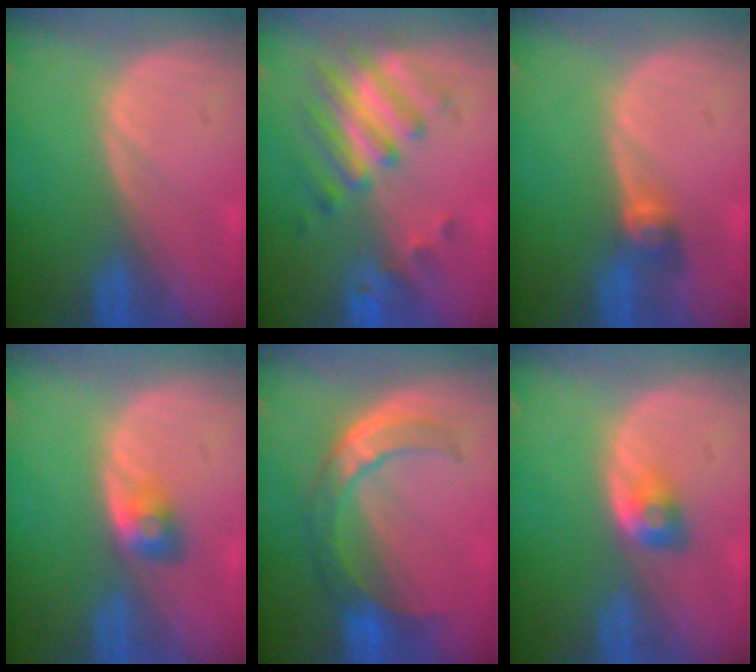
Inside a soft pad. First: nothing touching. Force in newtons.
{"total": 8.0, "press": 7.0, "slide": 3.9}
{"total": 2.6, "press": 2.5, "slide": 0.6}
{"total": 2.9, "press": 2.4, "slide": 1.5}
{"total": 6.8, "press": 6.6, "slide": 1.5}
{"total": 2.8, "press": 2.4, "slide": 1.4}